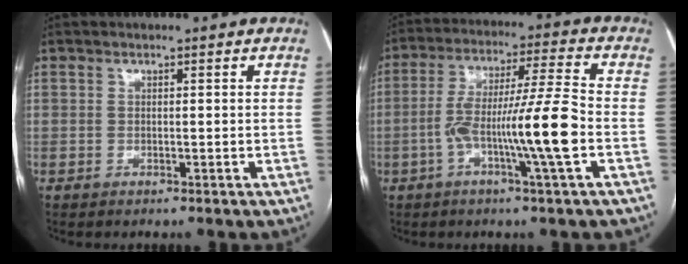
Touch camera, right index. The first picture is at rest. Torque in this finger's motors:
{"motor_torque": [1.66, -0.28, 0.67, 0.21]}